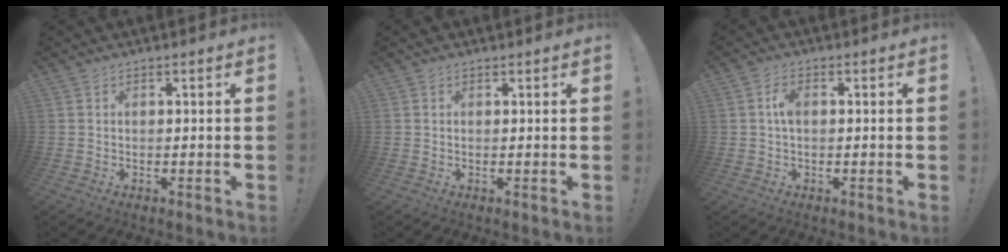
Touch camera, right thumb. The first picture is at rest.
{"total": 0.7, "force": [0.6, 0.1, -0.1], "torque": [0.007, -0.003, 0.011]}
{"total": 3.4, "force": [0.3, 1.8, 2.9], "torque": [-0.050, 0.007, 0.003]}